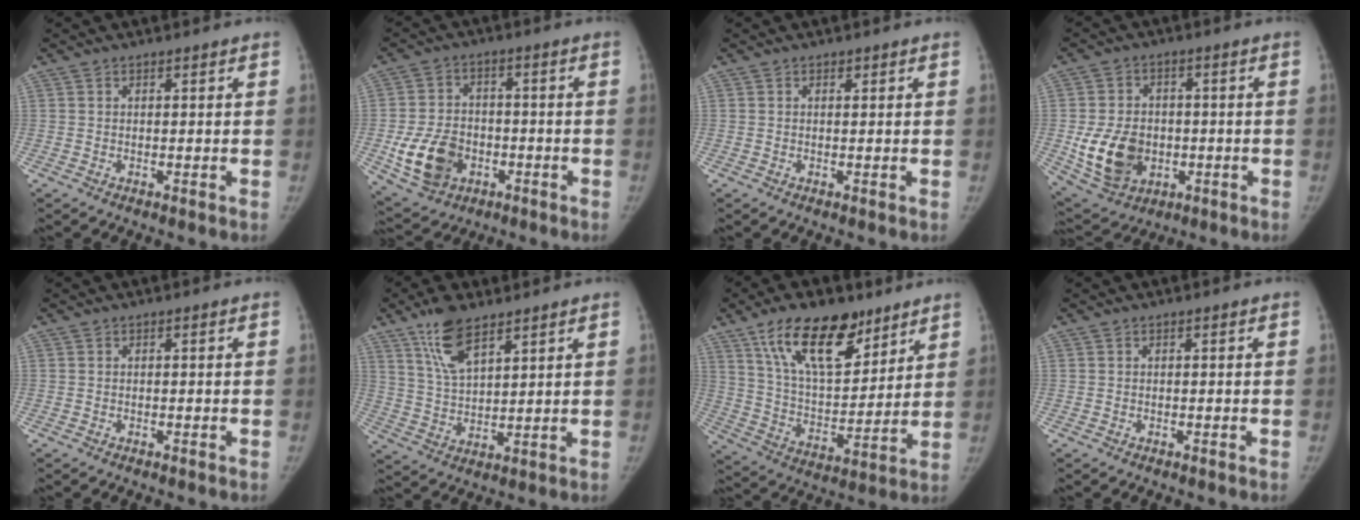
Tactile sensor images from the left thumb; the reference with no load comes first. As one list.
[{"total": 11.9, "force": [-3.5, 9.0, 7.0], "torque": [-0.112, 0.011, -0.055]}, {"total": 0.5, "force": [0.3, 0.4, 0.2], "torque": [0.004, -0.001, 0.003]}, {"total": 12.9, "force": [-2.0, 10.0, 8.0], "torque": [-0.115, -0.001, -0.019]}, {"total": 0.0}, {"total": 9.4, "force": [6.2, 3.7, 6.0], "torque": [-0.103, -0.030, 0.123]}, {"total": 19.1, "force": [11.8, 9.2, 11.9], "torque": [-0.157, -0.055, 0.209]}, {"total": 0.0}]